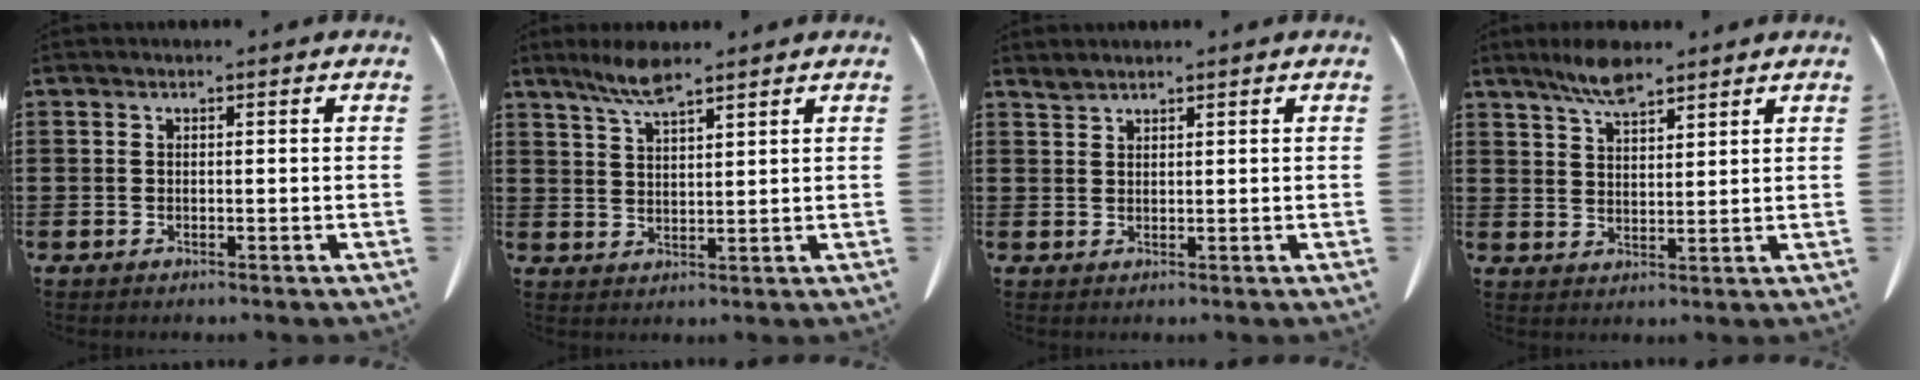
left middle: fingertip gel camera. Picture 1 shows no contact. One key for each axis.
{"total": 5.4, "fx": 4.1, "fy": 0.9, "fz": 3.4, "tx": -0.077, "ty": -0.007, "tz": 0.073}
{"total": 1.3, "fx": 1.3, "fy": 0.1, "fz": 0.2, "tx": -0.007, "ty": -0.003, "tz": 0.025}
{"total": 5.6, "fx": 4.5, "fy": 1.5, "fz": 2.9, "tx": -0.068, "ty": -0.008, "tz": 0.083}